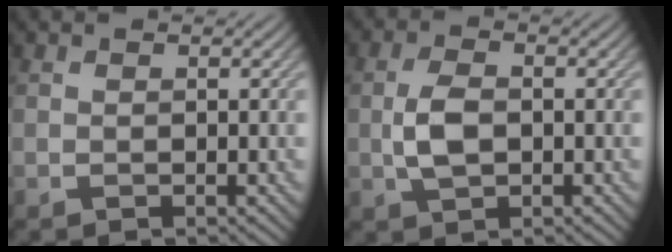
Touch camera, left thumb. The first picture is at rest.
{"total": 4.1, "force": [-0.3, 2.3, 3.4], "torque": [-0.085, 0.004, -0.008]}